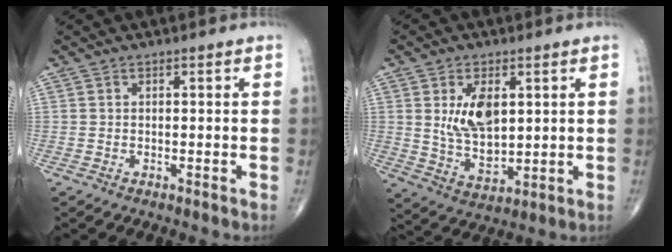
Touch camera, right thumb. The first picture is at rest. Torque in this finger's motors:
{"motor_torque": [1.58, 0.90, 0.55, -0.72, 0.10]}